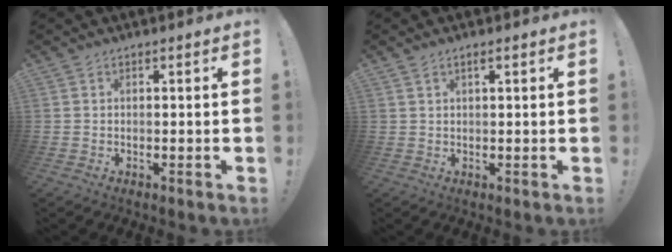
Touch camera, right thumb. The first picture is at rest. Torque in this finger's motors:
{"motor_torque": [0.26, 0.13, -0.01, -0.04, 0.07]}